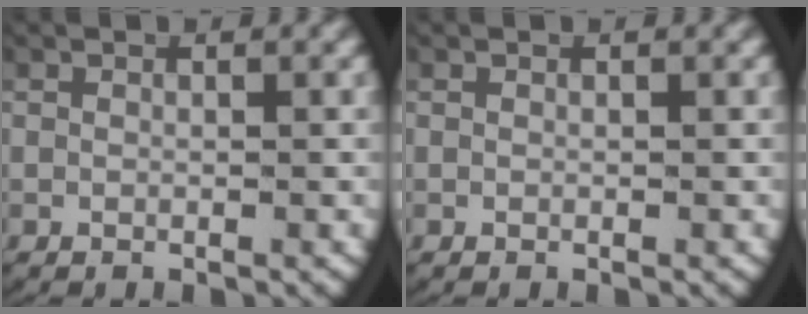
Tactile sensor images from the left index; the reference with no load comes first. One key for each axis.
{"total": 0.0}